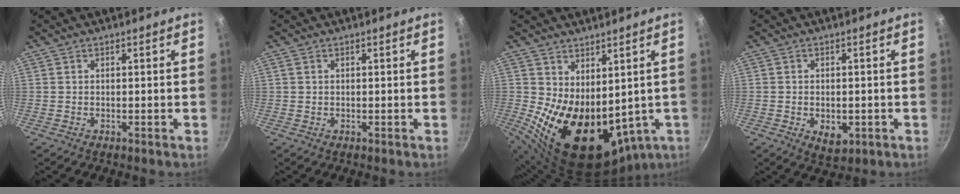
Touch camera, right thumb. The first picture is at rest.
{"total": 0.8, "force": [0.3, 0.6, 0.5], "torque": [-0.008, 0.002, 0.005]}
{"total": 17.8, "force": [0.3, 11.0, 14.0], "torque": [-0.204, -0.027, 0.044]}
{"total": 5.1, "force": [-1.4, 3.1, 3.8], "torque": [-0.049, -0.003, -0.011]}